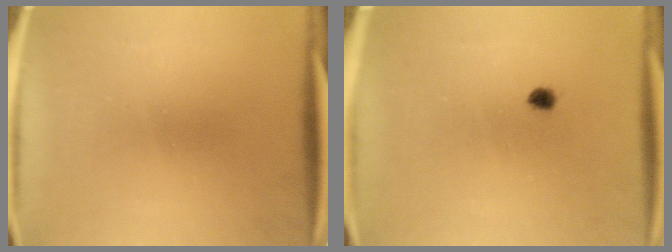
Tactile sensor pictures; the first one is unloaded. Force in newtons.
{"total": 1.4}